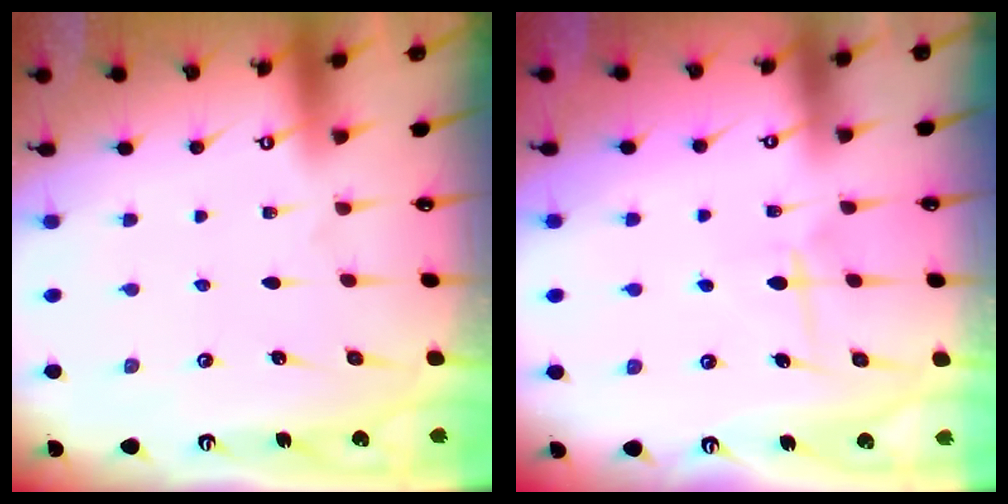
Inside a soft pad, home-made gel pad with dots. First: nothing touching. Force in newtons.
{"total": 6.5, "press": 6.5, "slide": 0.9}